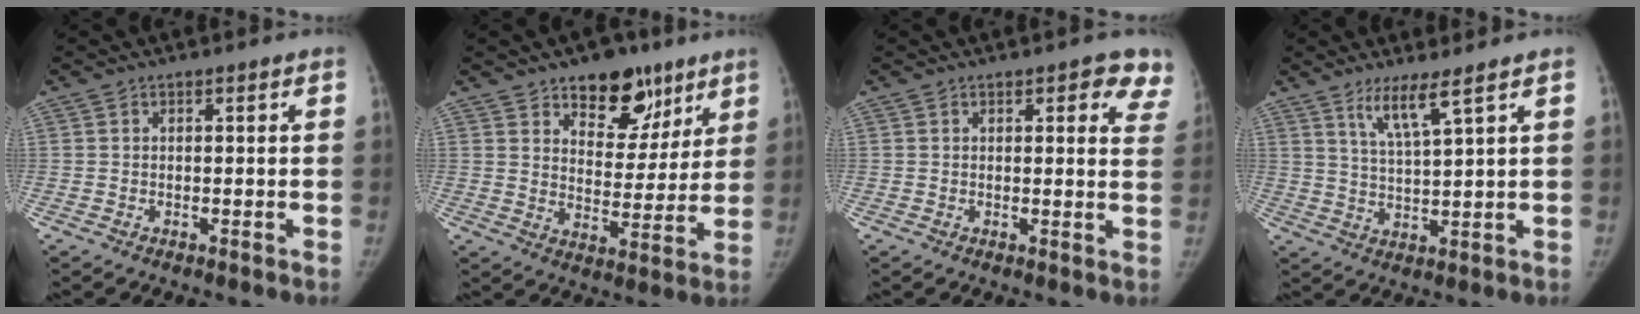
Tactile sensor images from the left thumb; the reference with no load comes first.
{"total": 13.4, "force": [8.5, 7.8, 6.9], "torque": [-0.044, -0.046, 0.129]}
{"total": 7.5, "force": [4.7, 3.2, 4.9], "torque": [-0.017, -0.018, 0.037]}
{"total": 5.8, "force": [3.9, 0.0, 4.3], "torque": [-0.084, -0.034, 0.079]}